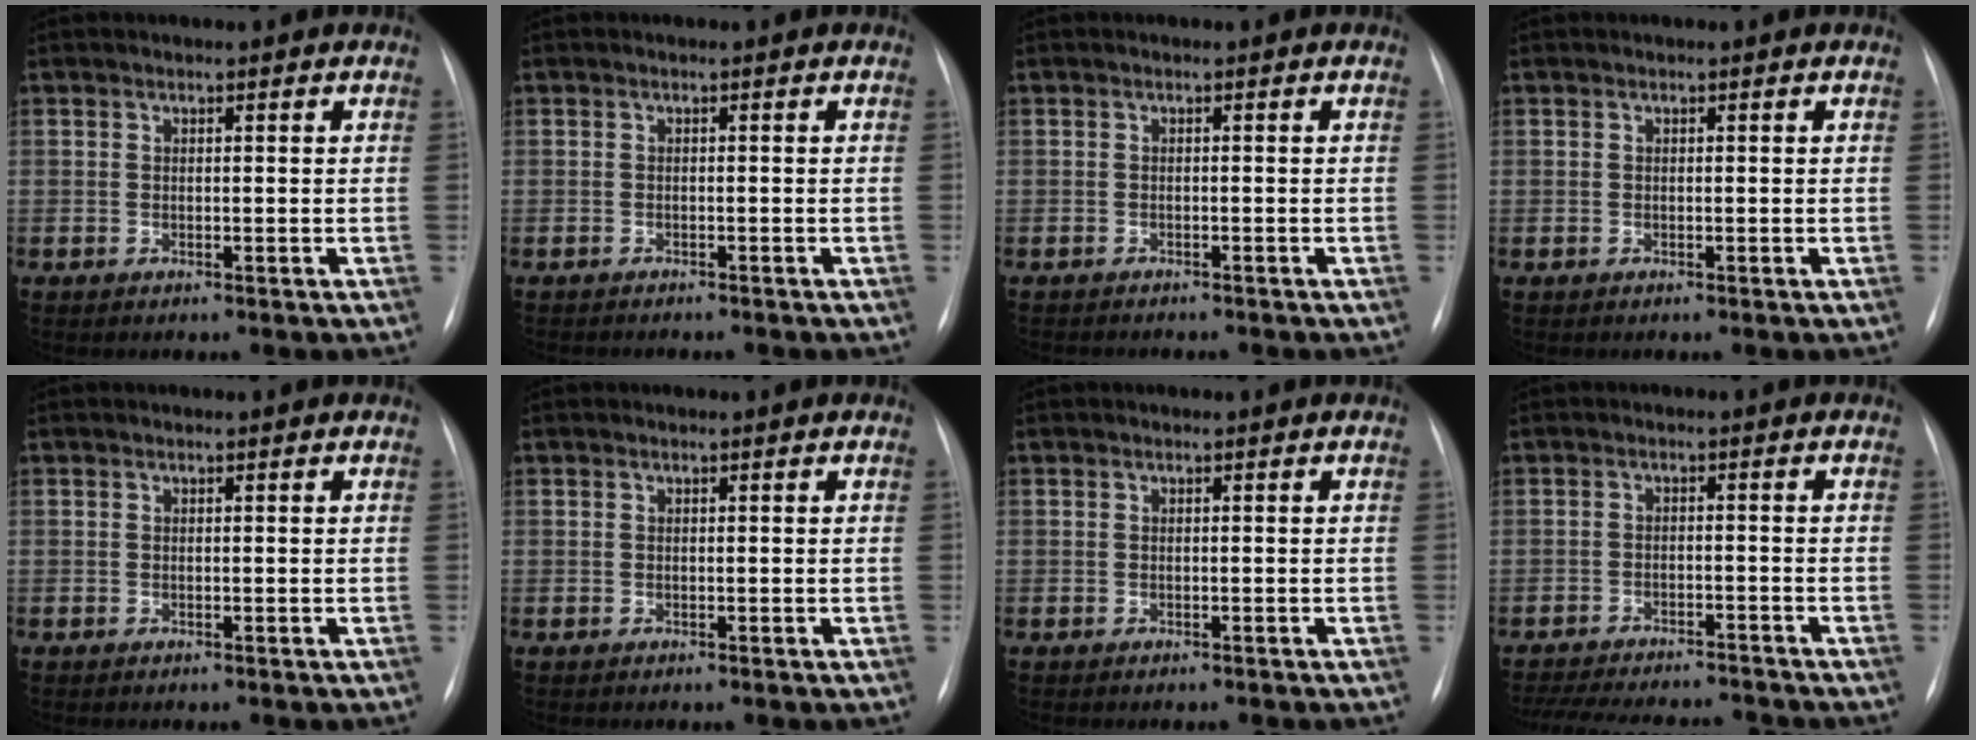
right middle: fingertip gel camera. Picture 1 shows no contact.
{"total": 4.3, "force": [-3.8, 1.1, 1.7], "torque": [-0.021, -0.005, -0.044]}
{"total": 5.0, "force": [-4.5, 1.2, 1.9], "torque": [-0.022, -0.005, -0.054]}
{"total": 0.0}
{"total": 0.0}
{"total": 0.0}
{"total": 1.1, "force": [-1.0, 0.4, 0.4], "torque": [-0.008, -0.002, -0.011]}
{"total": 16.1, "force": [-14.6, 3.4, 6.0], "torque": [-0.135, -0.010, -0.201]}